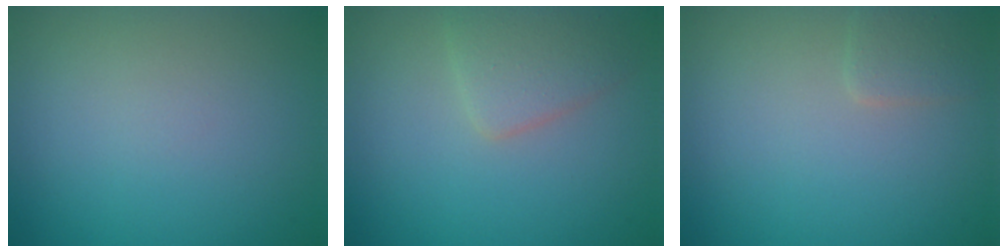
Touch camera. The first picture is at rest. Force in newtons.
{"total": 2.8, "press": 2.8, "slide": 0.1}
{"total": 1.4, "press": 1.4, "slide": 0.1}